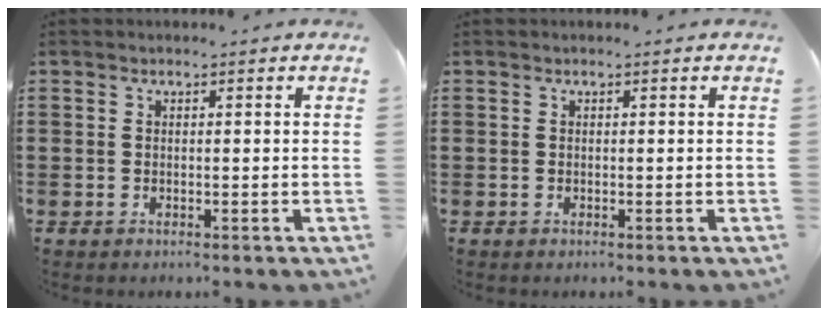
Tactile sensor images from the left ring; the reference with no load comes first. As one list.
[{"total": 0.0}]